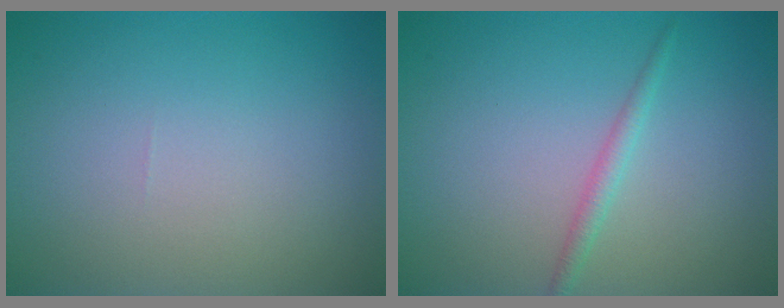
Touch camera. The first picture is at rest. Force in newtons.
{"total": 1.3, "press": 1.3, "slide": 0.0}